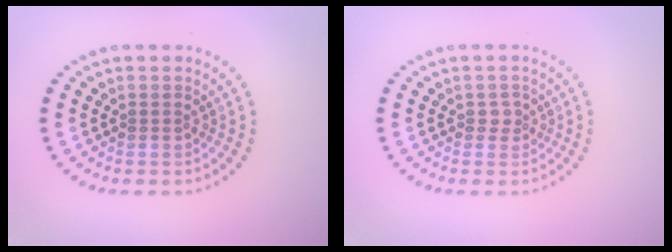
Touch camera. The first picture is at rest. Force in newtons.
{"total": 1.1, "press": 0.8, "slide": 0.7}